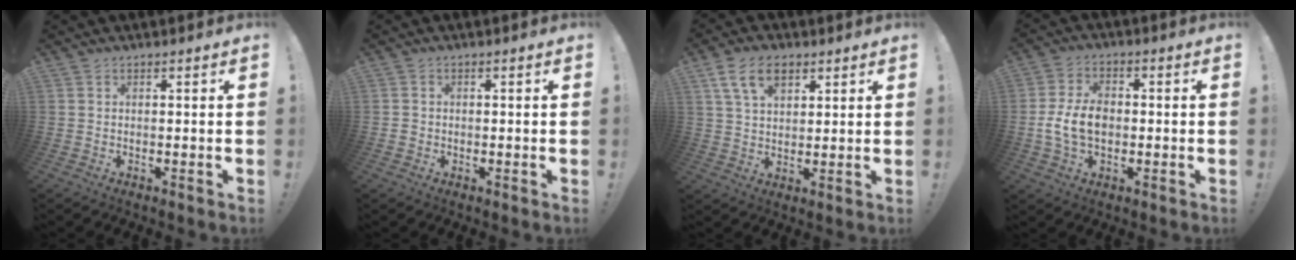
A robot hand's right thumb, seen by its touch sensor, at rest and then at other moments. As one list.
[{"total": 1.4, "force": [0.0, 1.4, 0.2], "torque": [-0.002, 0.006, 0.000]}, {"total": 10.5, "force": [5.4, 6.3, 6.5], "torque": [-0.106, -0.006, 0.102]}, {"total": 10.0, "force": [-1.3, 6.7, 7.3], "torque": [-0.135, 0.004, -0.022]}]